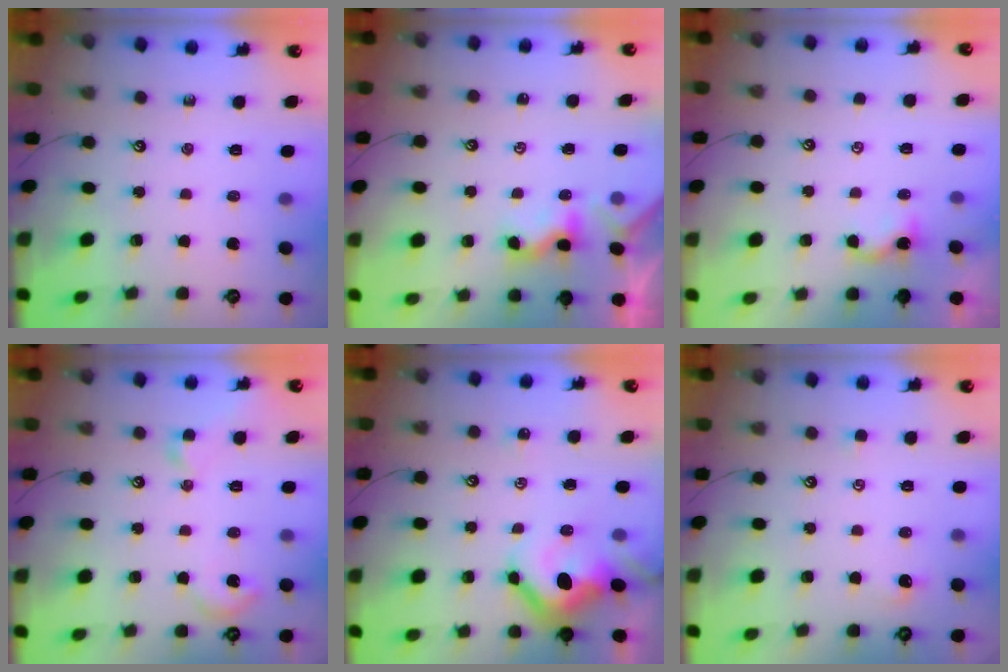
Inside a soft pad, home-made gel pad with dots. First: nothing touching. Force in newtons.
{"total": 1.8, "press": 1.7, "slide": 0.5}
{"total": 3.7, "press": 3.7, "slide": 0.0}
{"total": 5.0, "press": 5.0, "slide": 0.8}
{"total": 11.9, "press": 11.9, "slide": 1.3}
{"total": 1.0, "press": 1.0, "slide": 0.3}